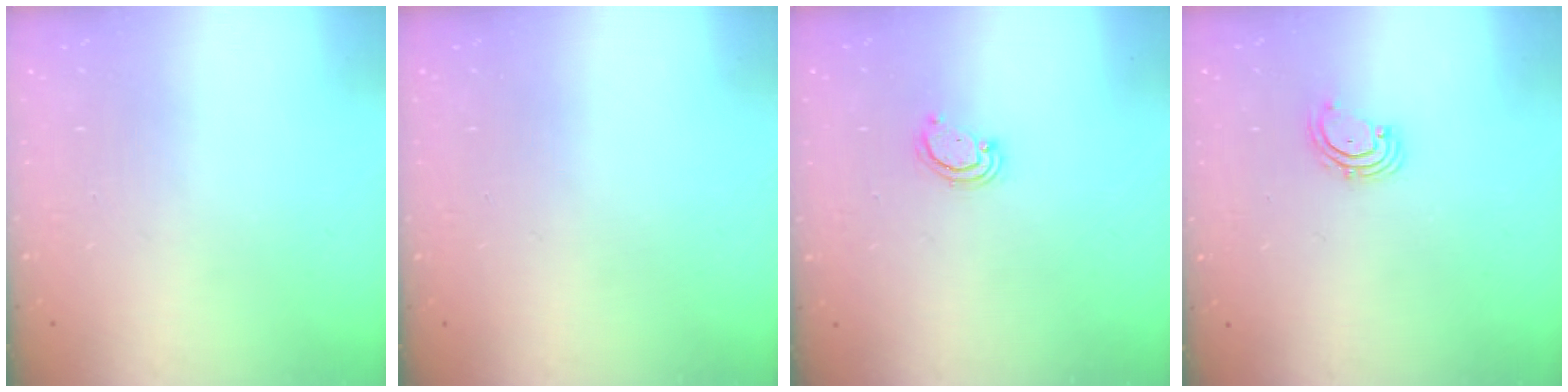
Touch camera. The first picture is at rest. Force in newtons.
{"total": 0.0}
{"total": 2.3, "press": 2.3, "slide": 0.3}
{"total": 2.0, "press": 2.0, "slide": 0.4}